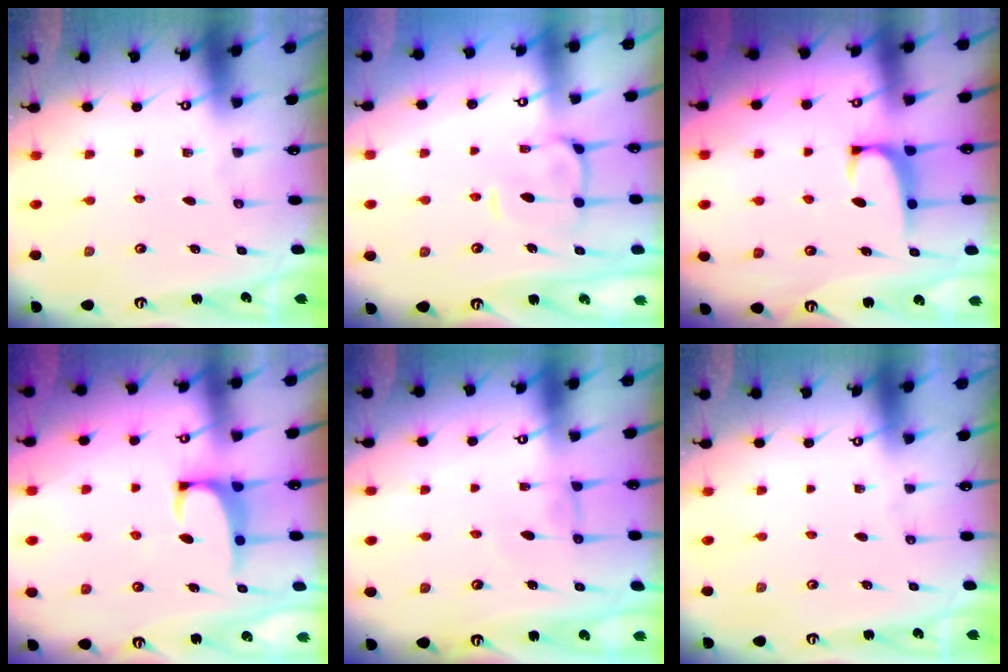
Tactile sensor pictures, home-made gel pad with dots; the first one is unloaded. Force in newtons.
{"total": 4.6, "press": 4.5, "slide": 1.3}
{"total": 1.2, "press": 0.9, "slide": 0.7}
{"total": 2.0, "press": 1.7, "slide": 1.0}
{"total": 0.8, "press": 0.7, "slide": 0.5}
{"total": 0.0}